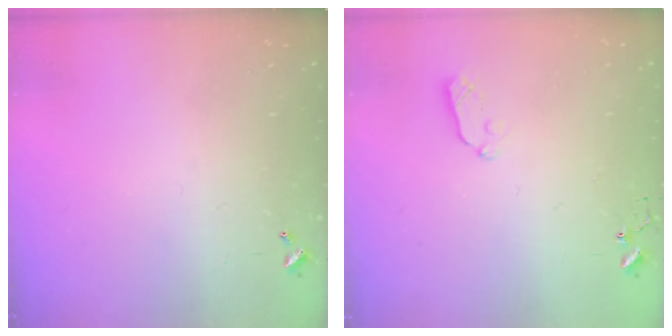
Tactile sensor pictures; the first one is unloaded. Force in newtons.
{"total": 3.8, "press": 3.8, "slide": 0.6}